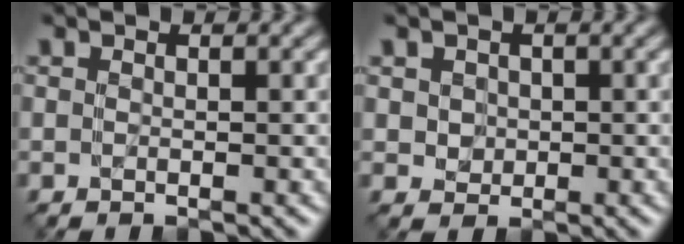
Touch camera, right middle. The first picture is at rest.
{"total": 0.9, "force": [0.3, 0.7, -0.4], "torque": [0.000, -0.002, 0.019]}